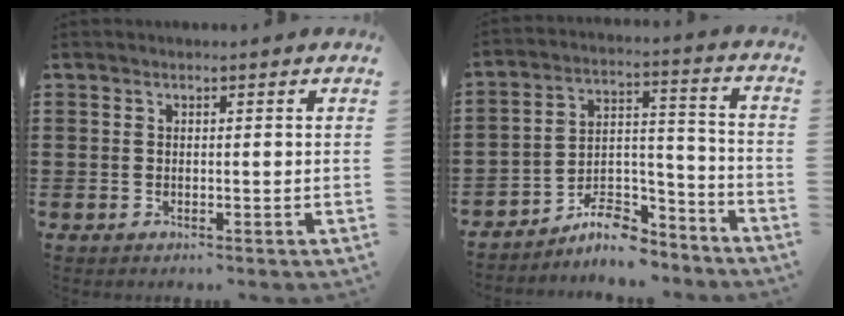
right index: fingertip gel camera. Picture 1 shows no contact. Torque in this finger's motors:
{"motor_torque": [0.03, 0.14, 0.16, 0.01]}